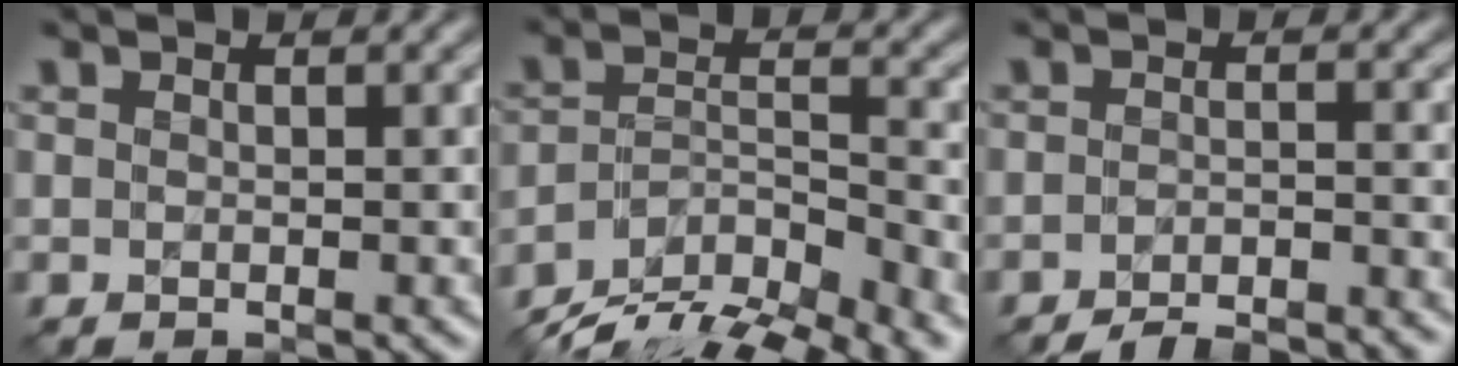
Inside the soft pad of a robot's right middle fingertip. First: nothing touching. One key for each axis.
{"total": 10.9, "fx": -9.0, "fy": 3.7, "fz": 4.9, "tx": -0.085, "ty": -0.007, "tz": -0.140}
{"total": 4.7, "fx": -4.3, "fy": 0.9, "fz": 1.7, "tx": -0.025, "ty": -0.003, "tz": -0.065}